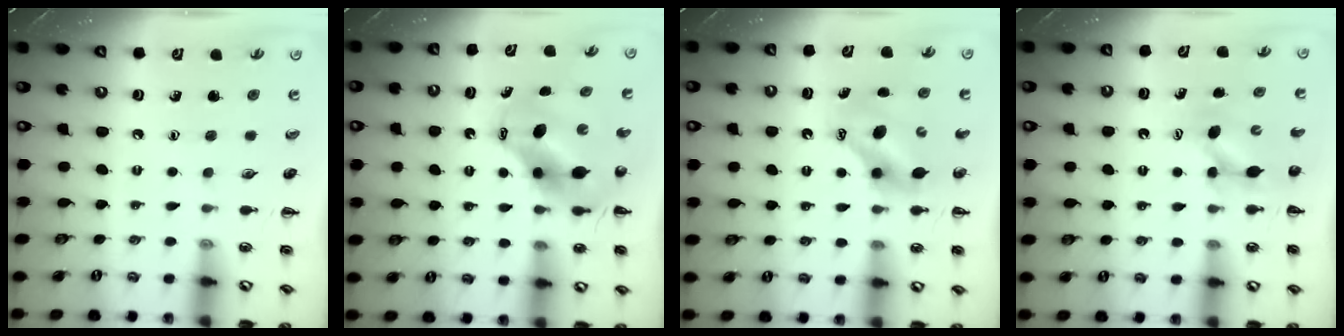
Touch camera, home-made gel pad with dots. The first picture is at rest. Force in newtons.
{"total": 7.2, "press": 6.9, "slide": 2.1}
{"total": 7.1, "press": 6.9, "slide": 1.5}
{"total": 5.2, "press": 5.2, "slide": 0.3}